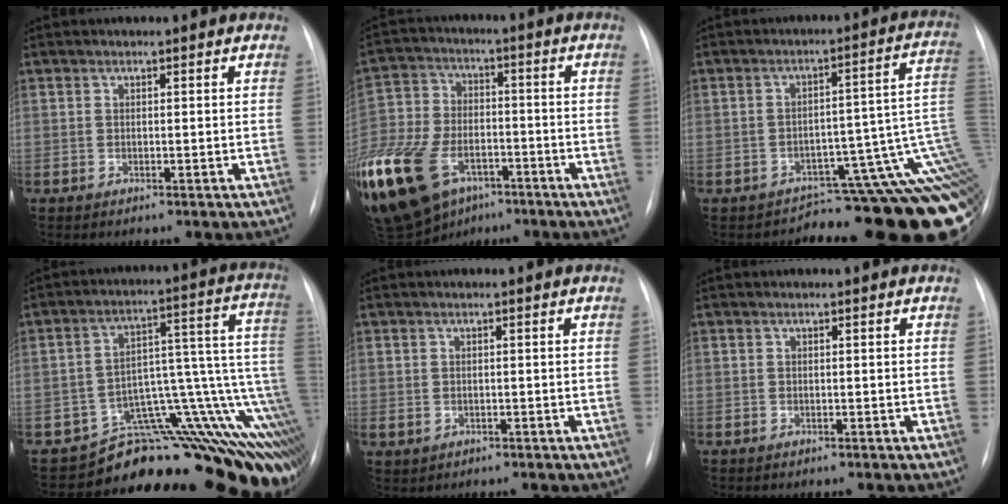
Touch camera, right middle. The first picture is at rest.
{"total": 35.5, "force": [-17.8, 23.0, 20.2], "torque": [-0.581, -0.031, -0.304]}
{"total": 13.9, "force": [-8.9, 3.5, 10.1], "torque": [-0.010, 0.085, -0.095]}
{"total": 14.9, "force": [-9.9, 5.0, 9.9], "torque": [-0.034, 0.106, -0.116]}
{"total": 1.7, "force": [-0.5, 1.4, 0.7], "torque": [-0.012, 0.006, 0.001]}
{"total": 0.0}